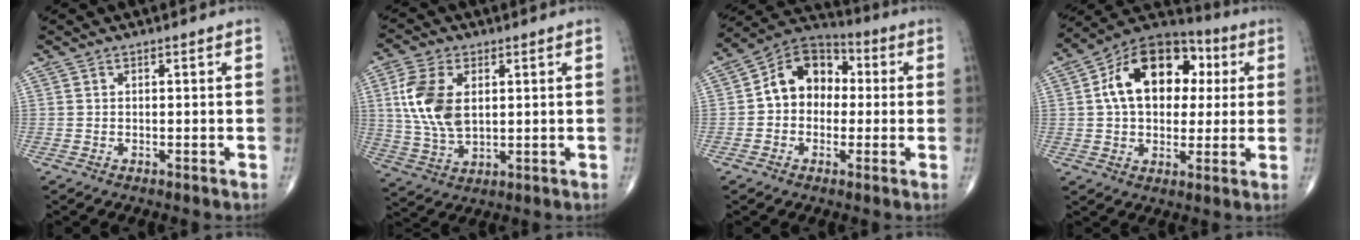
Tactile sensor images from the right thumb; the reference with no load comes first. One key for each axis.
{"total": 11.7, "fx": 2.3, "fy": 6.9, "fz": 9.2, "tx": -0.189, "ty": -0.007, "tz": 0.049}
{"total": 11.8, "fx": 0.6, "fy": 9.2, "fz": 7.3, "tx": -0.085, "ty": 0.036, "tz": -0.007}
{"total": 18.4, "fx": 3.6, "fy": 12.4, "fz": 13.1, "tx": -0.178, "ty": 0.021, "tz": 0.051}